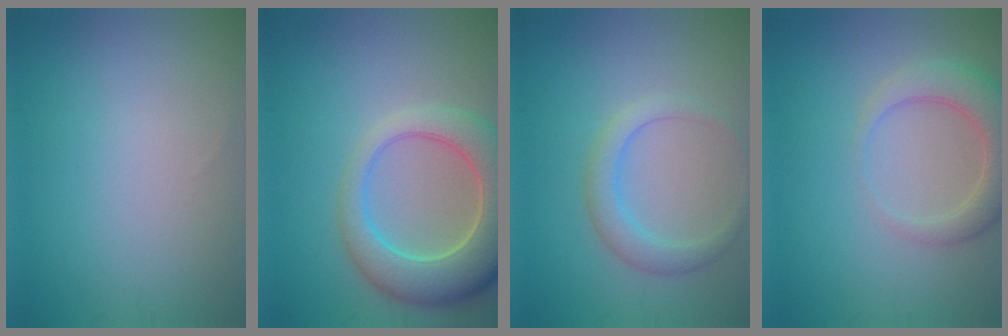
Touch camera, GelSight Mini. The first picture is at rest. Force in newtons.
{"total": 8.2, "press": 8.1, "slide": 1.0}
{"total": 2.8, "press": 2.8, "slide": 0.0}
{"total": 4.3, "press": 4.3, "slide": 0.6}